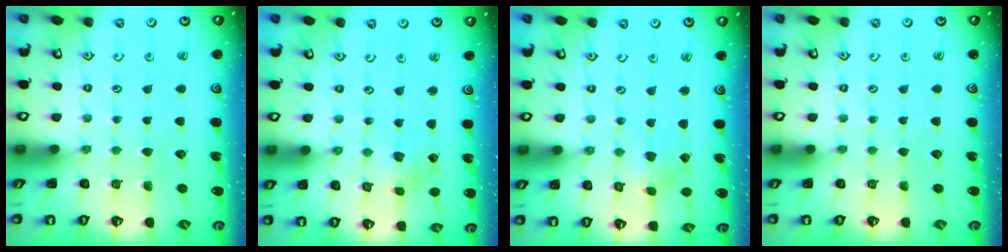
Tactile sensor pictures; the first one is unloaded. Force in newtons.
{"total": 2.3, "press": 2.3, "slide": 0.4}
{"total": 1.2, "press": 1.2, "slide": 0.1}
{"total": 0.0}